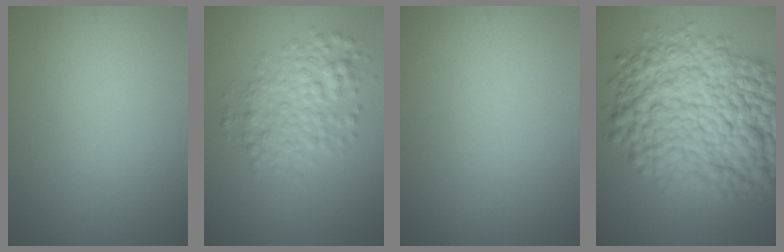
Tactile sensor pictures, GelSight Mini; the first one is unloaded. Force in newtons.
{"total": 4.2, "press": 4.2, "slide": 0.1}
{"total": 0.0}
{"total": 14.0, "press": 14.0, "slide": 0.2}